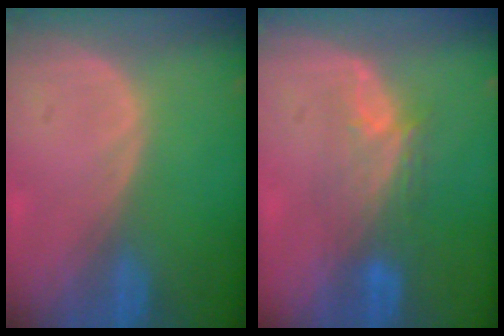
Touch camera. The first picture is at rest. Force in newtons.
{"total": 5.2, "press": 5.0, "slide": 1.4}